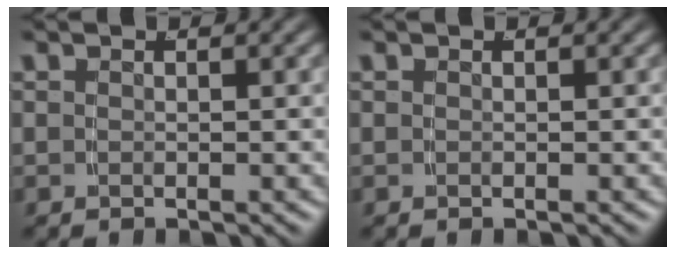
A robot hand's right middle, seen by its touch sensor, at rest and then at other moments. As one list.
[{"total": 0.0}]